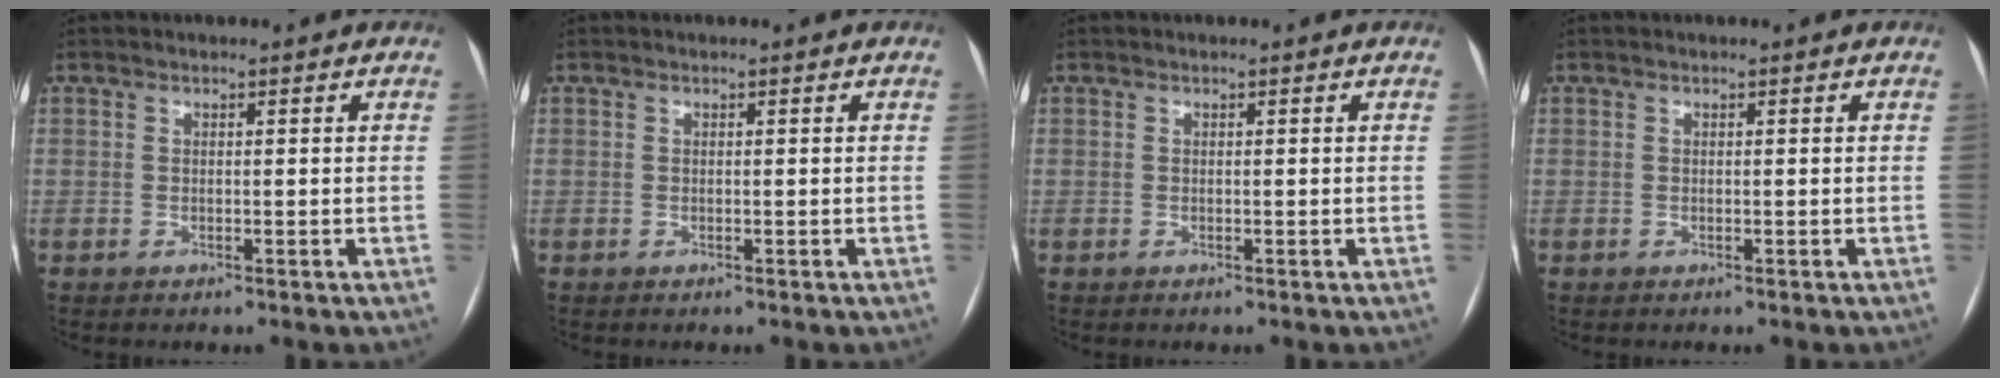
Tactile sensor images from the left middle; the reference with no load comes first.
{"total": 0.0}
{"total": 0.0}
{"total": 0.0}